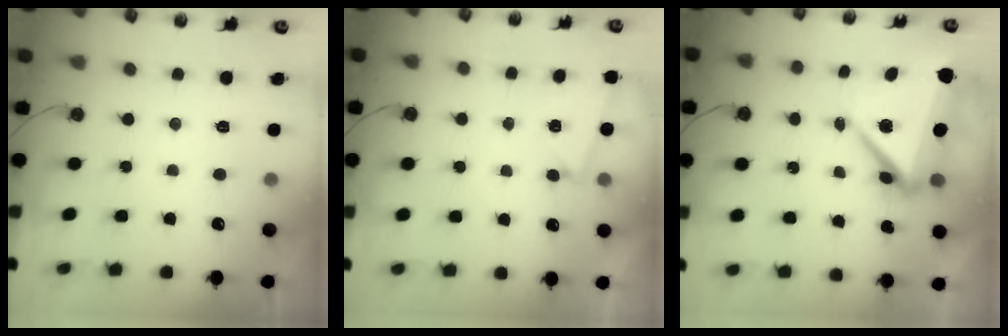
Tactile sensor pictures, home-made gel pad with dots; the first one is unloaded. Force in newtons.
{"total": 2.8, "press": 1.7, "slide": 2.2}
{"total": 10.2, "press": 10.1, "slide": 1.0}